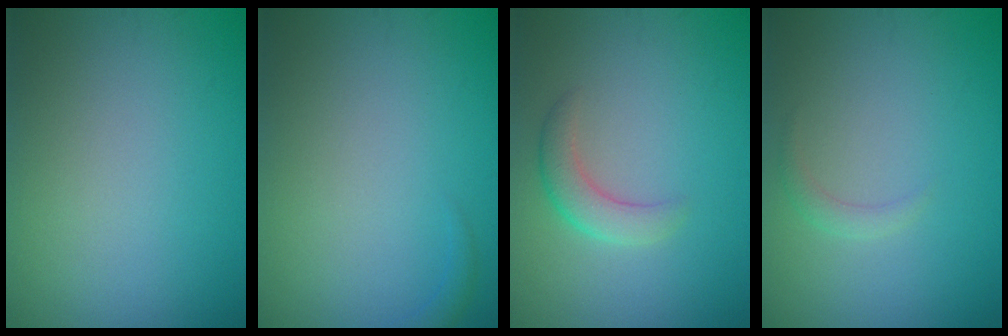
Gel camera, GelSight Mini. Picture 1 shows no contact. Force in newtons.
{"total": 0.9, "press": 0.9, "slide": 0.1}
{"total": 2.5, "press": 2.5, "slide": 0.1}
{"total": 1.0, "press": 1.0, "slide": 0.0}